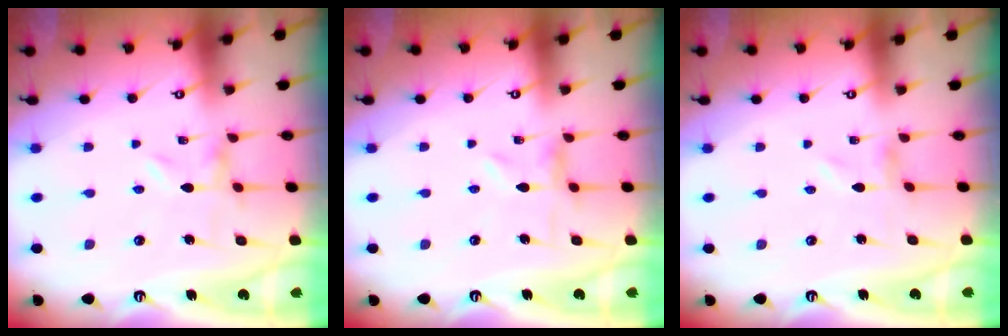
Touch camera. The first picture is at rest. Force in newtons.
{"total": 0.9, "press": 0.9, "slide": 0.3}
{"total": 1.0, "press": 1.0, "slide": 0.0}